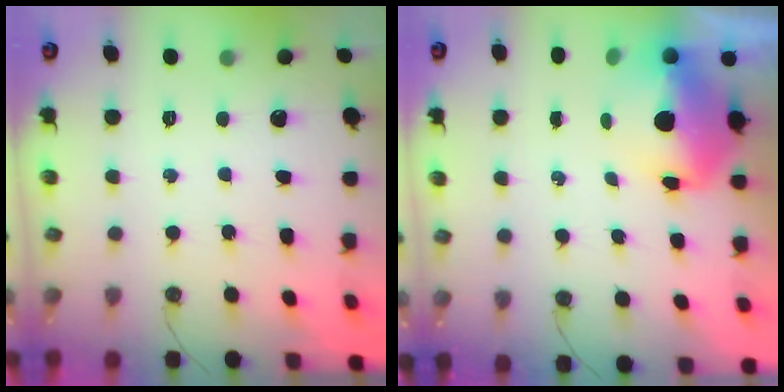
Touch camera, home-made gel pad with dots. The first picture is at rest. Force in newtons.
{"total": 8.9, "press": 8.9, "slide": 0.9}